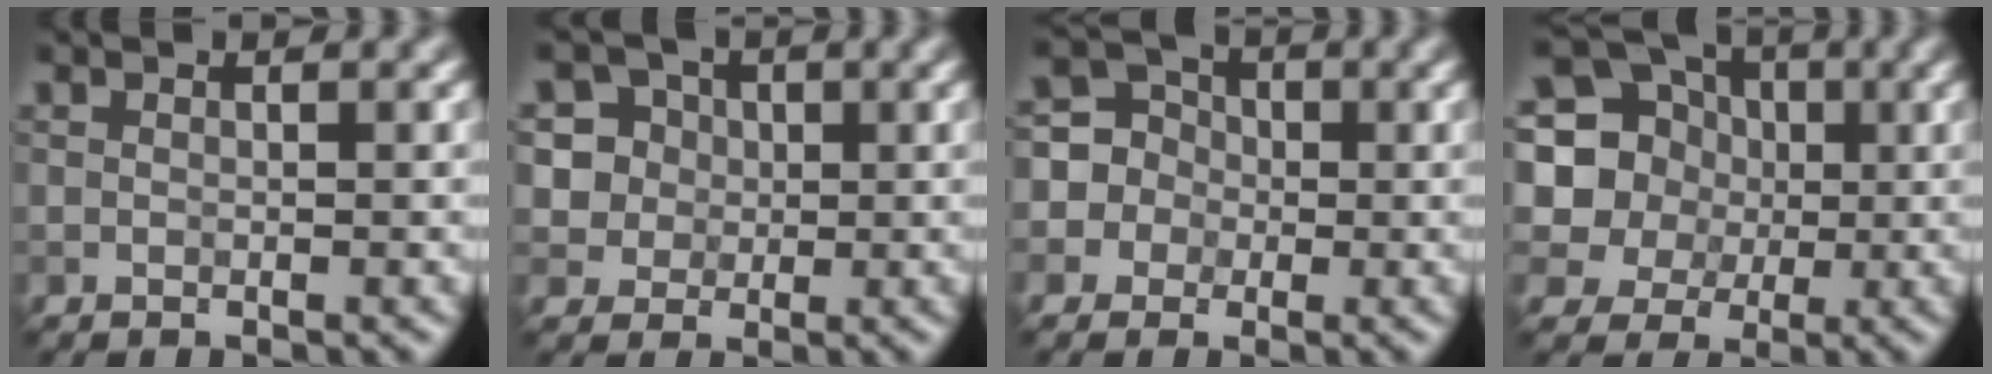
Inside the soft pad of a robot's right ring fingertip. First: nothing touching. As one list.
[{"total": 6.9, "force": [2.4, 6.1, 2.1], "torque": [-0.040, 0.027, 0.025]}, {"total": 5.7, "force": [-0.1, 5.6, 0.9], "torque": [-0.010, 0.029, -0.035]}, {"total": 15.5, "force": [3.5, 14.0, 5.7], "torque": [-0.169, 0.030, 0.044]}]